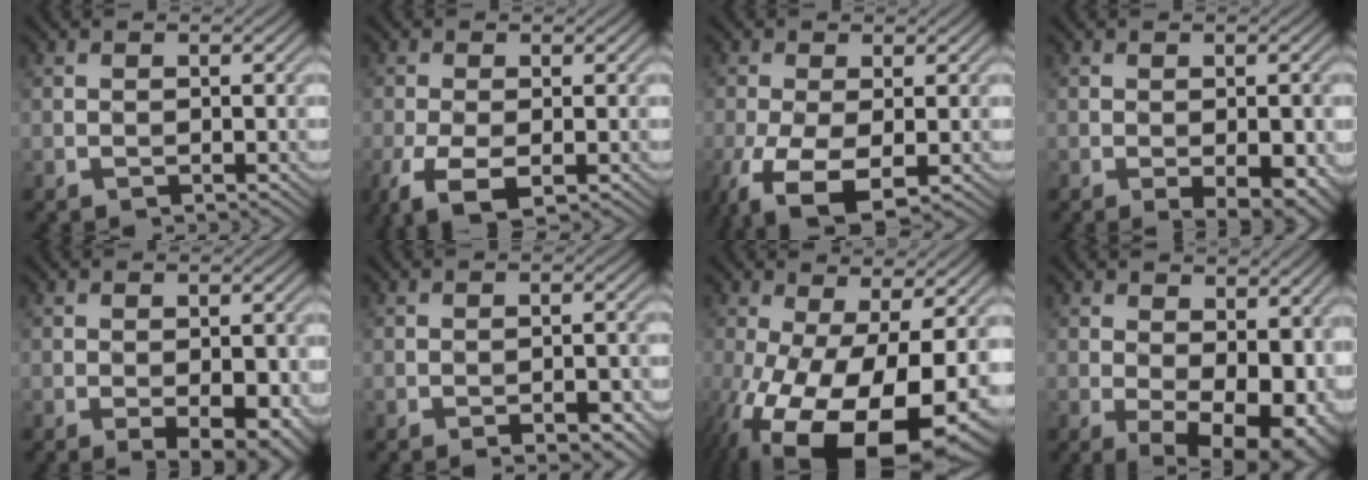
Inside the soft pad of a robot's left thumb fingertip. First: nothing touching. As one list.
[{"total": 5.4, "force": [-2.6, 2.4, 4.1], "torque": [-0.102, -0.005, -0.051]}, {"total": 7.9, "force": [-3.7, 3.5, 6.0], "torque": [-0.150, -0.018, -0.066]}, {"total": 4.4, "force": [-1.6, 1.5, 3.8], "torque": [-0.055, -0.004, -0.015]}, {"total": 5.1, "force": [-1.9, 1.9, 4.3], "torque": [-0.061, -0.005, -0.018]}, {"total": 3.5, "force": [-2.2, 0.8, 2.5], "torque": [-0.046, 0.012, -0.027]}, {"total": 19.2, "force": [-6.2, 9.2, 15.6], "torque": [-0.285, -0.050, -0.072]}, {"total": 12.3, "force": [-1.4, 6.7, 10.2], "torque": [-0.140, -0.019, 0.006]}]